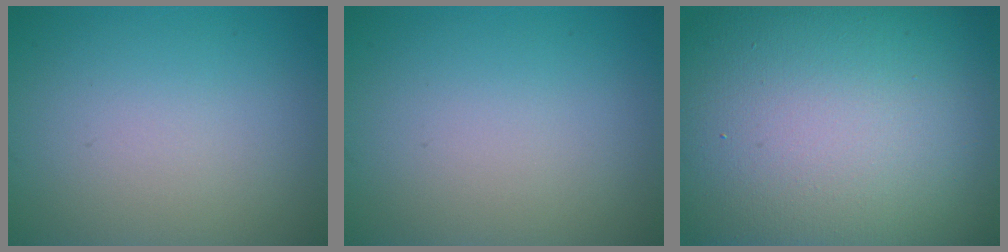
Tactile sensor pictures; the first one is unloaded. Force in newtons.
{"total": 0.0}
{"total": 21.7, "press": 21.7, "slide": 0.8}